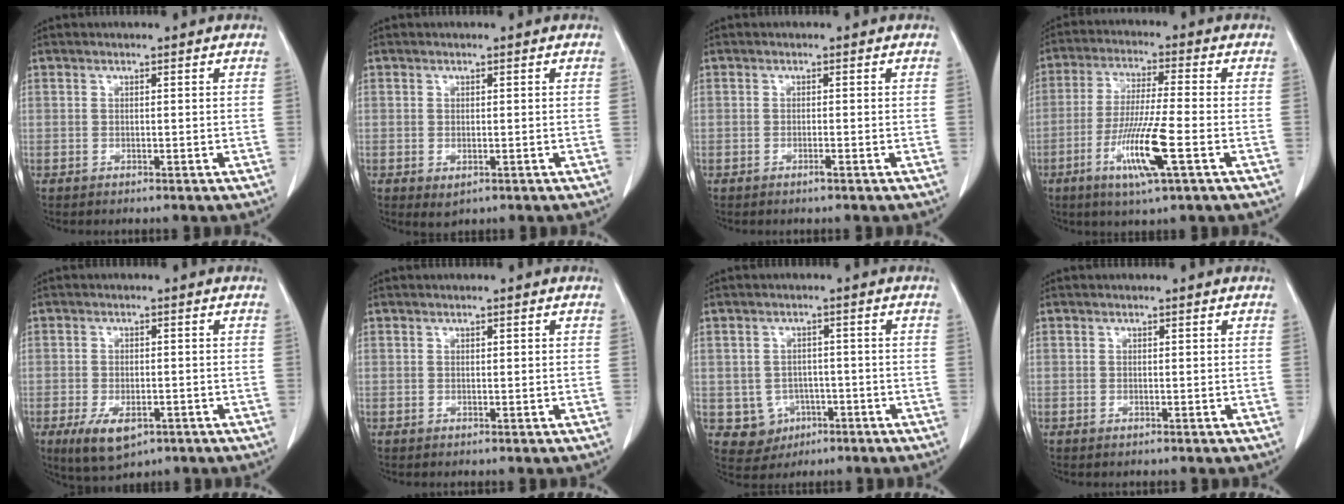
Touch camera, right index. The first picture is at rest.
{"total": 1.5, "force": [-0.5, 0.8, 1.2], "torque": [-0.024, -0.007, 0.002]}
{"total": 0.8, "force": [-0.5, -0.1, 0.6], "torque": [-0.012, 0.000, -0.008]}
{"total": 10.7, "force": [-4.0, 0.0, 9.9], "torque": [-0.194, -0.019, -0.077]}
{"total": 6.6, "force": [-3.4, 3.0, 4.7], "torque": [-0.085, -0.010, -0.047]}
{"total": 0.0}
{"total": 5.2, "force": [-1.6, 4.8, 1.0], "torque": [-0.016, 0.005, -0.013]}
{"total": 0.0}